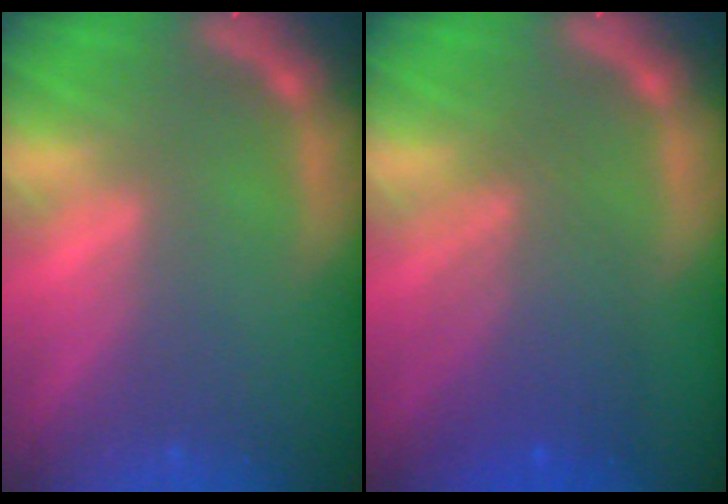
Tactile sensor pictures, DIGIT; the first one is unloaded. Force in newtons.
{"total": 5.5}